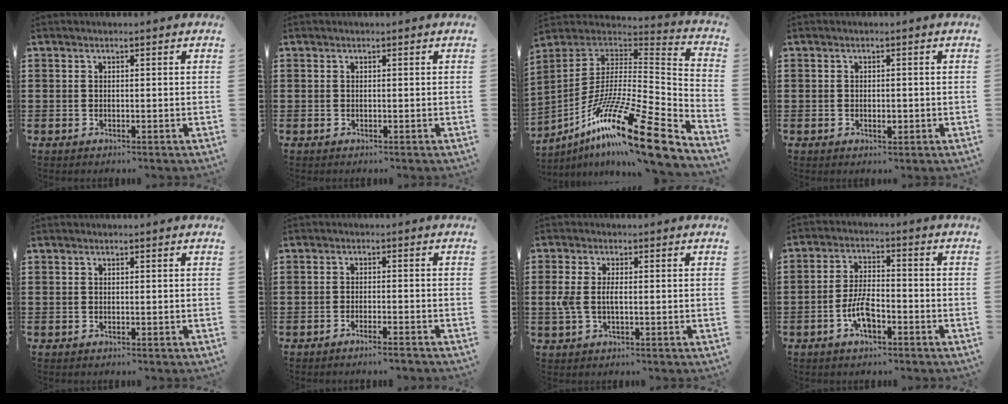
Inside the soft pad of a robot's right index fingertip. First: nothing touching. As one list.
[{"total": 0.0}, {"total": 19.9, "force": [-12.9, 2.4, 15.0], "torque": [-0.279, 0.024, -0.233]}, {"total": 1.3, "force": [-0.3, 0.6, 1.1], "torque": [-0.021, -0.003, -0.005]}, {"total": 0.0}, {"total": 1.9, "force": [-1.8, -0.3, 0.7], "torque": [-0.011, 0.000, -0.035]}, {"total": 3.0, "force": [-0.3, 1.3, 2.7], "torque": [-0.072, -0.005, -0.013]}, {"total": 5.9, "force": [-2.7, 2.2, 4.8], "torque": [-0.114, -0.004, -0.056]}]